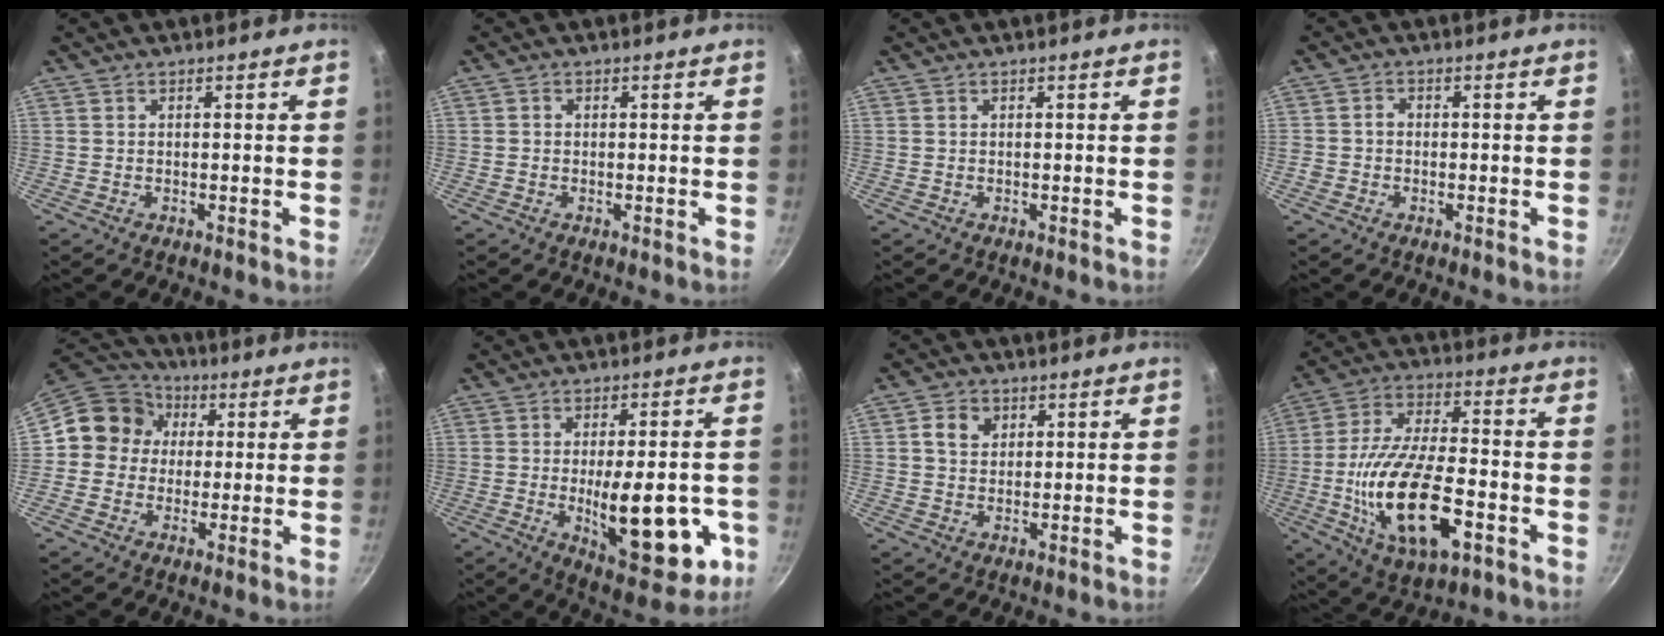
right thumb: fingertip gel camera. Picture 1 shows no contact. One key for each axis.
{"total": 0.6, "fx": -0.1, "fy": 0.6, "fz": 0.3, "tx": -0.004, "ty": 0.003, "tz": -0.003}
{"total": 0.0}
{"total": 1.9, "fx": -0.5, "fy": 1.7, "fz": 0.8, "tx": -0.004, "ty": 0.010, "tz": -0.012}
{"total": 11.0, "fx": 1.7, "fy": 10.2, "fz": 3.9, "tx": -0.032, "ty": 0.022, "tz": 0.007}
{"total": 18.4, "fx": -3.8, "fy": 7.3, "fz": 16.4, "tx": -0.198, "ty": -0.007, "tz": -0.042}
{"total": 4.4, "fx": 1.4, "fy": 3.6, "fz": 2.1, "tx": -0.018, "ty": 0.003, "tz": 0.022}
{"total": 19.9, "fx": -5.7, "fy": 8.5, "fz": 17.1, "tx": -0.319, "ty": 0.018, "tz": -0.104}